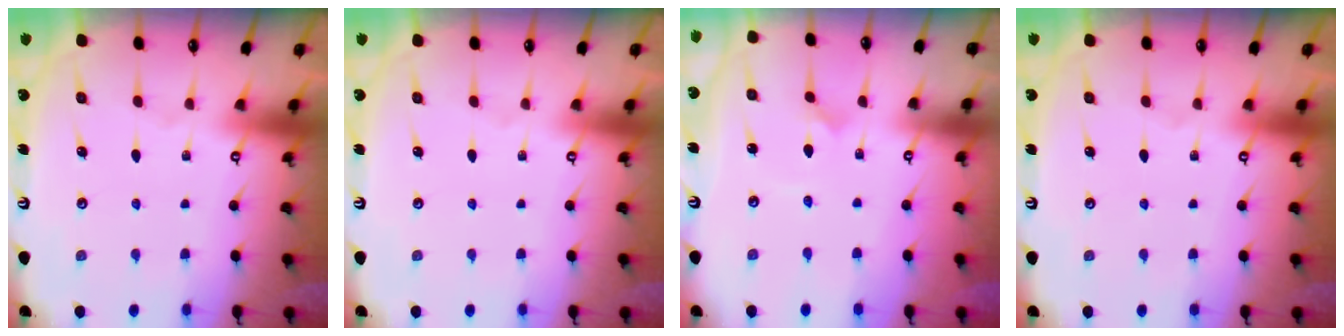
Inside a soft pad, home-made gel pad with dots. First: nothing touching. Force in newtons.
{"total": 0.0}
{"total": 1.5, "press": 1.5, "slide": 0.1}
{"total": 0.0}